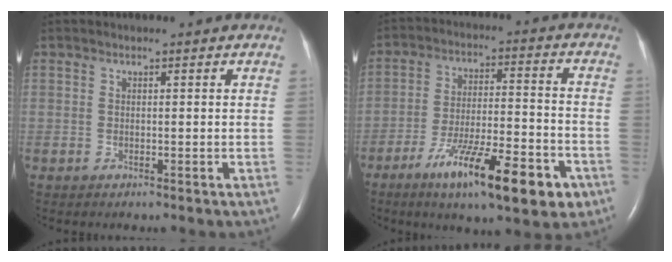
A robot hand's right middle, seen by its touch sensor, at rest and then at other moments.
{"total": 16.0, "force": [-8.9, 2.9, 13.0], "torque": [-0.191, -0.009, -0.137]}